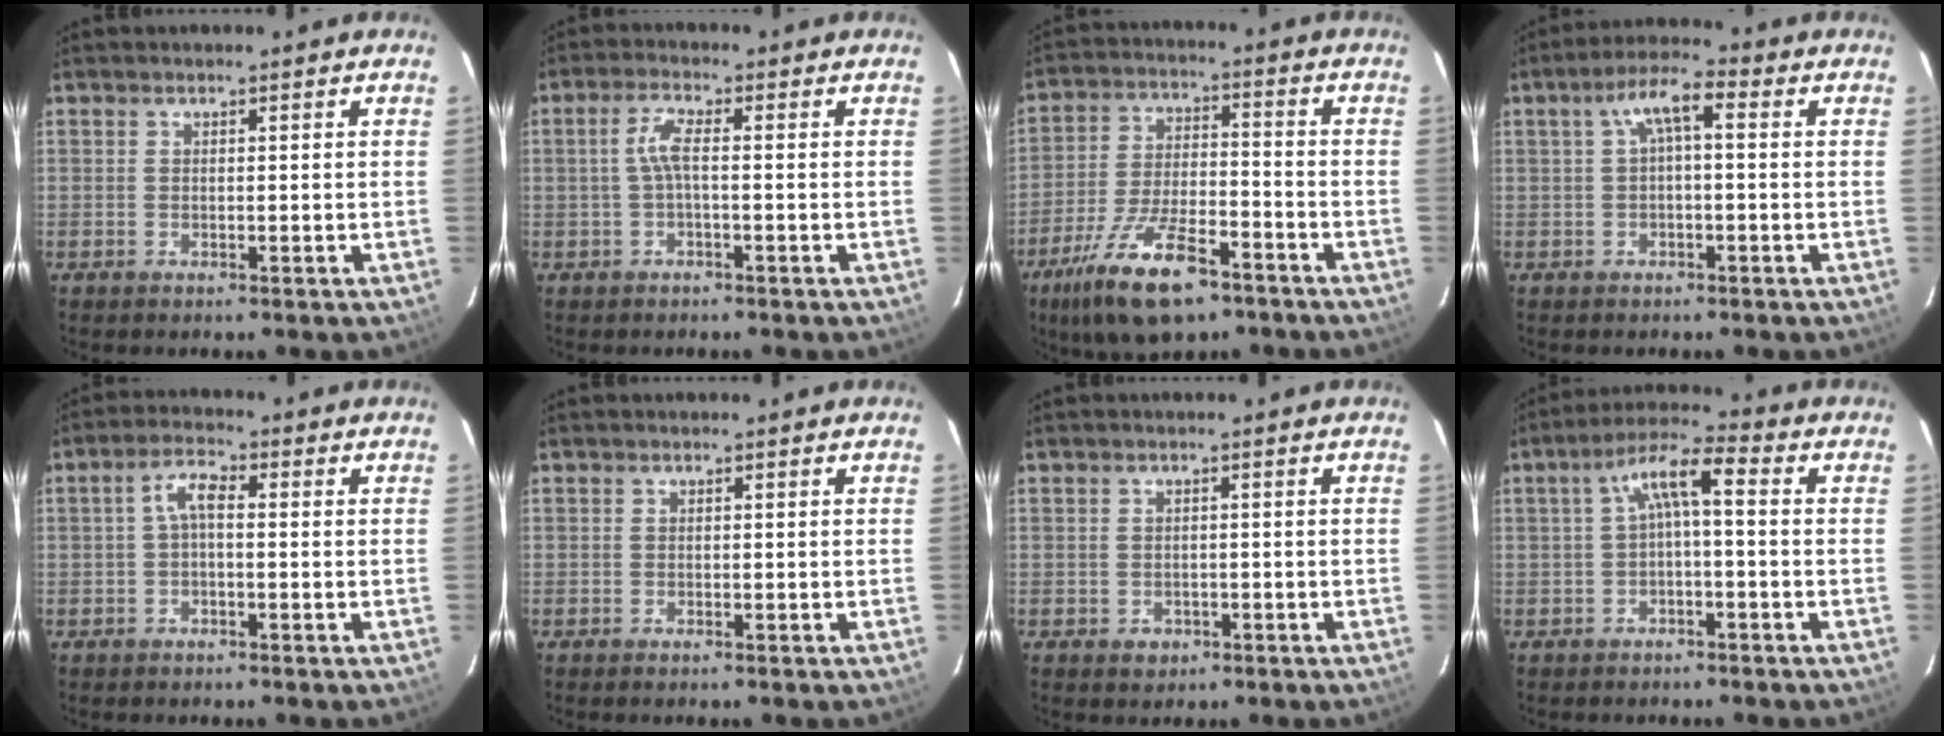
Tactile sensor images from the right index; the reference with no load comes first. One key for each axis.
{"total": 3.2, "fx": -0.4, "fy": 0.5, "fz": 3.1, "tx": -0.066, "ty": 0.006, "tz": -0.006}
{"total": 15.4, "fx": -10.0, "fy": 5.4, "fz": 10.5, "tx": -0.217, "ty": -0.025, "tz": -0.176}
{"total": 5.4, "fx": 0.6, "fy": 1.7, "fz": 5.1, "tx": -0.101, "ty": 0.021, "tz": 0.015}
{"total": 3.7, "fx": -0.2, "fy": 1.6, "fz": 3.3, "tx": -0.067, "ty": 0.016, "tz": -0.003}
{"total": 0.0}
{"total": 2.2, "fx": -0.8, "fy": 1.9, "fz": 0.5, "tx": -0.009, "ty": 0.000, "tz": -0.009}
{"total": 6.1, "fx": -0.3, "fy": 1.5, "fz": 6.0, "tx": -0.123, "ty": 0.022, "tz": -0.005}